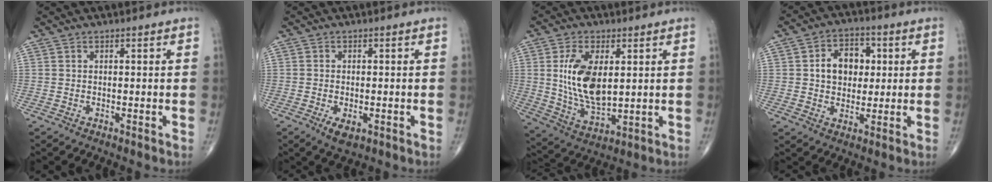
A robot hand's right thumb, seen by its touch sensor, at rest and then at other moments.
{"total": 3.6, "force": [-1.4, 1.8, 2.8], "torque": [-0.048, -0.003, -0.020]}
{"total": 13.2, "force": [2.3, 6.9, 11.1], "torque": [-0.202, -0.021, 0.052]}
{"total": 9.2, "force": [1.4, 7.0, 5.9], "torque": [-0.055, 0.010, 0.019]}